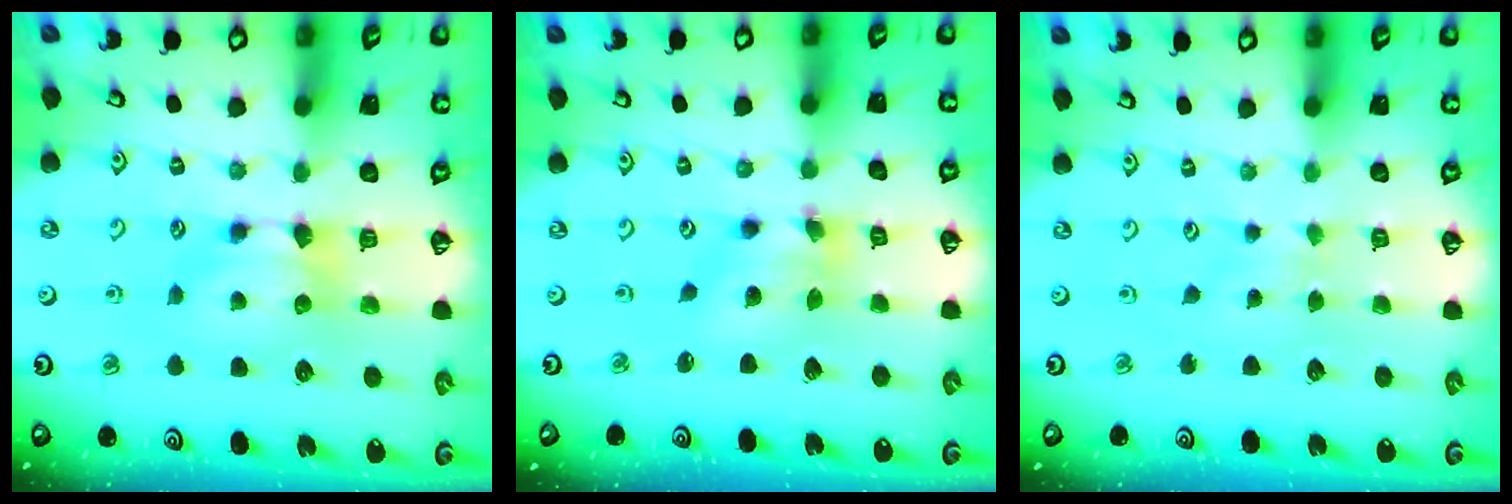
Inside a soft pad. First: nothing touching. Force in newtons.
{"total": 4.2, "press": 4.0, "slide": 1.5}
{"total": 1.8, "press": 1.8, "slide": 0.1}